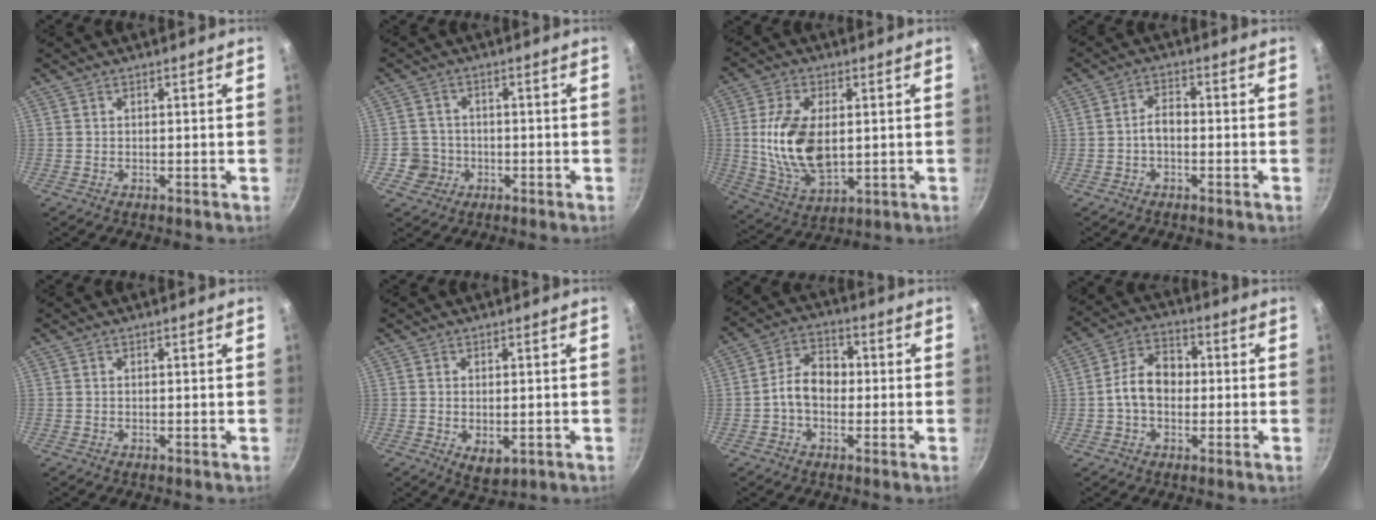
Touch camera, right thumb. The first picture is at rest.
{"total": 4.8, "force": [-1.4, 4.6, 0.5], "torque": [0.015, 0.022, -0.020]}
{"total": 14.8, "force": [1.1, 8.5, 12.2], "torque": [-0.221, -0.011, 0.029]}
{"total": 3.4, "force": [-1.0, 2.0, 2.6], "torque": [-0.038, 0.021, -0.023]}
{"total": 0.0}
{"total": 4.7, "force": [-1.0, 2.7, 3.6], "torque": [-0.053, -0.013, -0.007]}
{"total": 7.7, "force": [-0.8, 5.6, 5.3], "torque": [-0.060, 0.028, -0.028]}
{"total": 8.9, "force": [-0.5, 6.5, 6.1], "torque": [-0.074, 0.027, -0.023]}